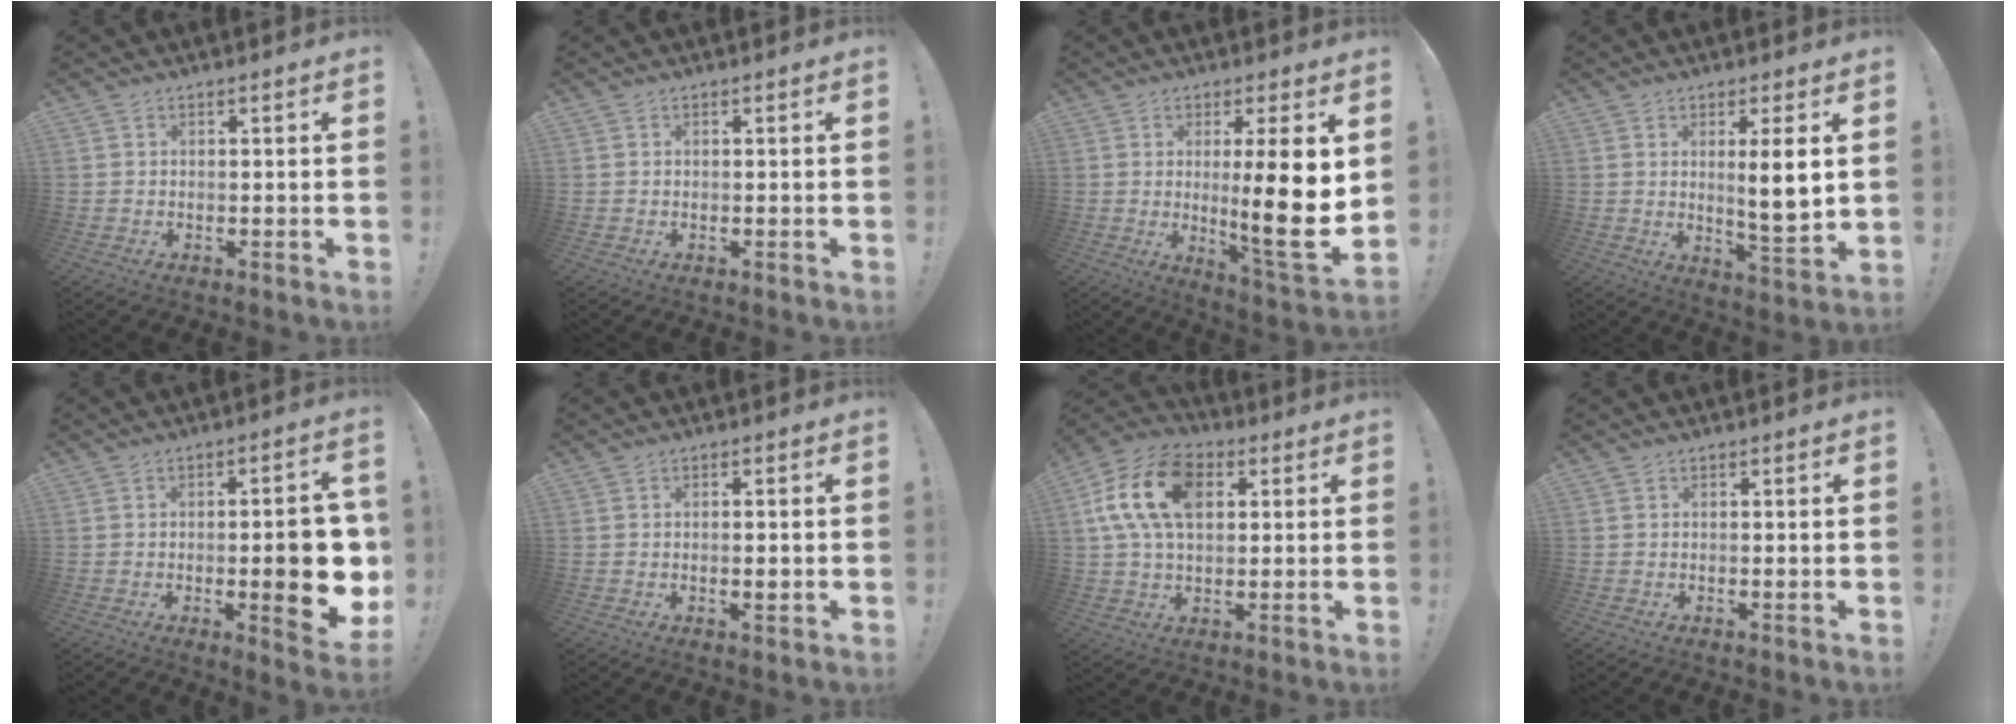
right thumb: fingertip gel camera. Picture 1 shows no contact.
{"total": 0.0}
{"total": 15.7, "force": [0.8, 1.3, 15.6], "torque": [-0.243, -0.028, 0.005]}
{"total": 8.4, "force": [2.0, 0.7, 8.1], "torque": [-0.125, -0.017, 0.028]}
{"total": 13.9, "force": [-1.8, 3.7, 13.2], "torque": [-0.164, -0.003, -0.020]}
{"total": 2.1, "force": [-0.3, 0.4, 2.0], "torque": [-0.025, -0.002, -0.006]}
{"total": 17.8, "force": [4.7, 11.8, 12.4], "torque": [-0.220, 0.004, 0.086]}
{"total": 0.5, "force": [0.1, -0.1, 0.5], "torque": [-0.001, -0.003, -0.001]}